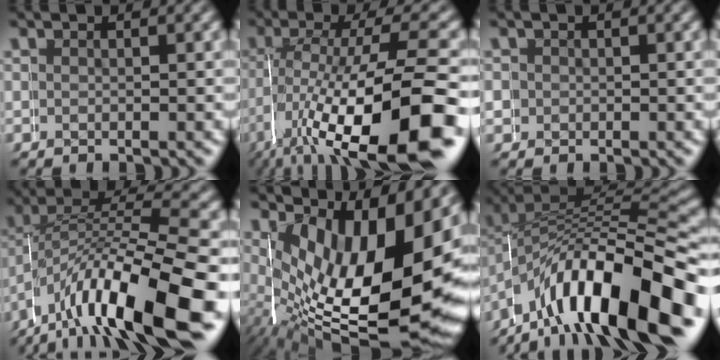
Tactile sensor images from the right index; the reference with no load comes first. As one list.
[{"total": 12.9, "force": [-4.0, 5.3, 11.0], "torque": [-0.194, -0.045, -0.027]}, {"total": 2.8, "force": [0.0, 2.8, 0.1], "torque": [-0.024, -0.011, 0.000]}, {"total": 10.8, "force": [-3.2, 5.0, 9.0], "torque": [-0.156, -0.023, -0.037]}, {"total": 16.2, "force": [-1.6, 8.4, 13.7], "torque": [-0.247, -0.067, 0.021]}, {"total": 13.2, "force": [-4.7, 7.1, 10.1], "torque": [-0.175, -0.019, -0.060]}]